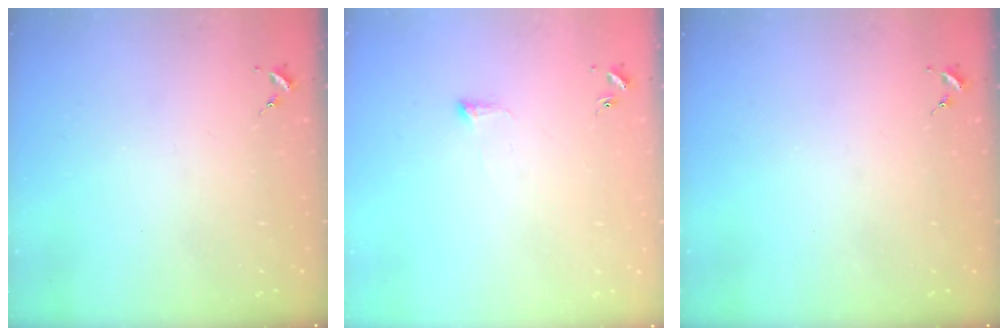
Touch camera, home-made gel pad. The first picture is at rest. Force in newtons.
{"total": 2.5, "press": 2.4, "slide": 0.5}
{"total": 0.0}